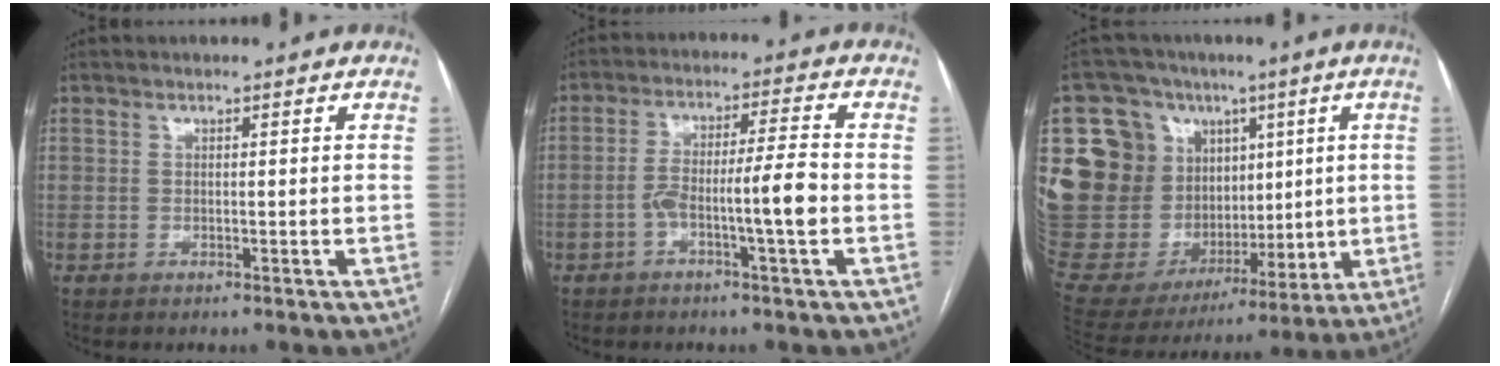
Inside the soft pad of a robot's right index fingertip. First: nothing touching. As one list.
[{"total": 7.6, "force": [-2.4, 0.0, 7.2], "torque": [-0.129, 0.015, -0.040]}, {"total": 29.1, "force": [6.6, 21.6, 18.4], "torque": [-0.393, 0.079, 0.146]}]